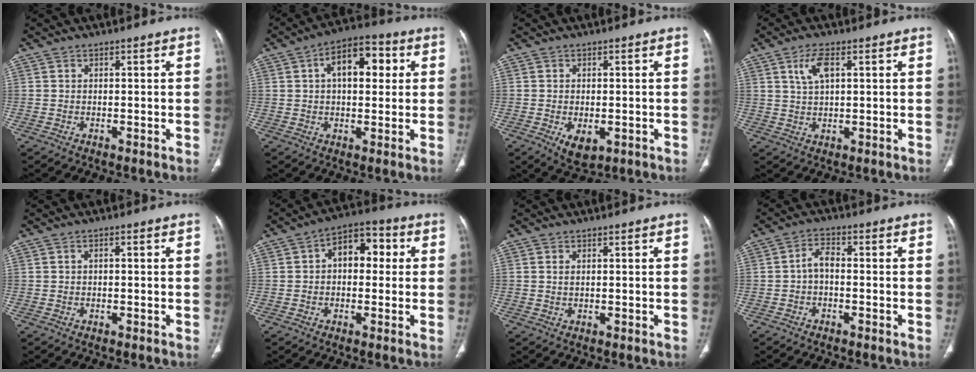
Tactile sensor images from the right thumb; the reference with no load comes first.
{"total": 11.1, "force": [2.9, 6.0, 8.9], "torque": [-0.111, 0.020, 0.039]}
{"total": 5.0, "force": [-1.5, 2.9, 3.9], "torque": [-0.060, -0.004, -0.014]}
{"total": 4.8, "force": [2.0, 2.0, 3.9], "torque": [-0.080, 0.002, 0.043]}
{"total": 0.5, "force": [-0.1, 0.3, 0.4], "torque": [-0.007, 0.002, -0.003]}
{"total": 8.7, "force": [1.2, 5.6, 6.5], "torque": [-0.066, 0.028, 0.010]}
{"total": 0.7, "force": [0.3, 0.3, 0.6], "torque": [-0.019, 0.003, 0.008]}
{"total": 3.2, "force": [-0.7, 1.7, 2.7], "torque": [-0.046, 0.019, -0.020]}